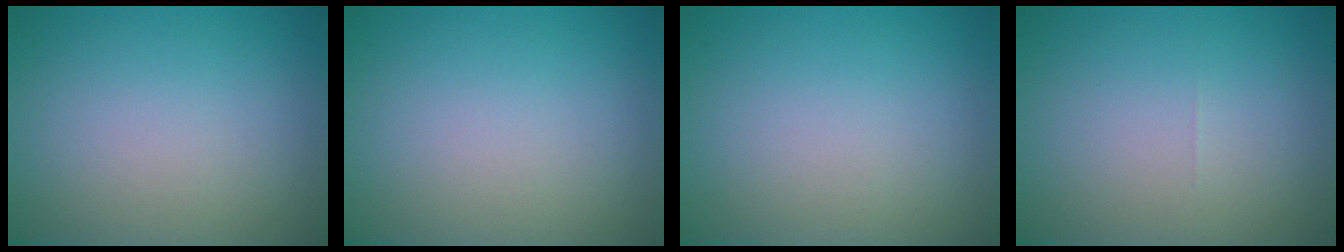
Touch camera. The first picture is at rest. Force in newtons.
{"total": 0.0}
{"total": 0.0}
{"total": 0.0}